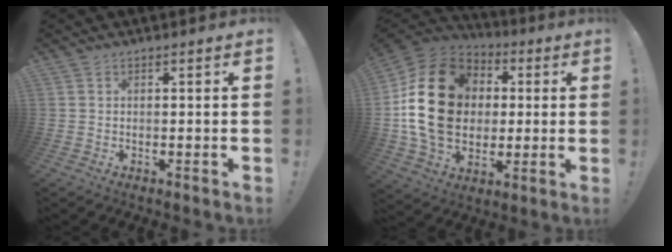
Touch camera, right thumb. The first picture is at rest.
{"total": 24.2, "force": [2.1, 19.0, 14.8], "torque": [-0.262, 0.013, 0.060]}